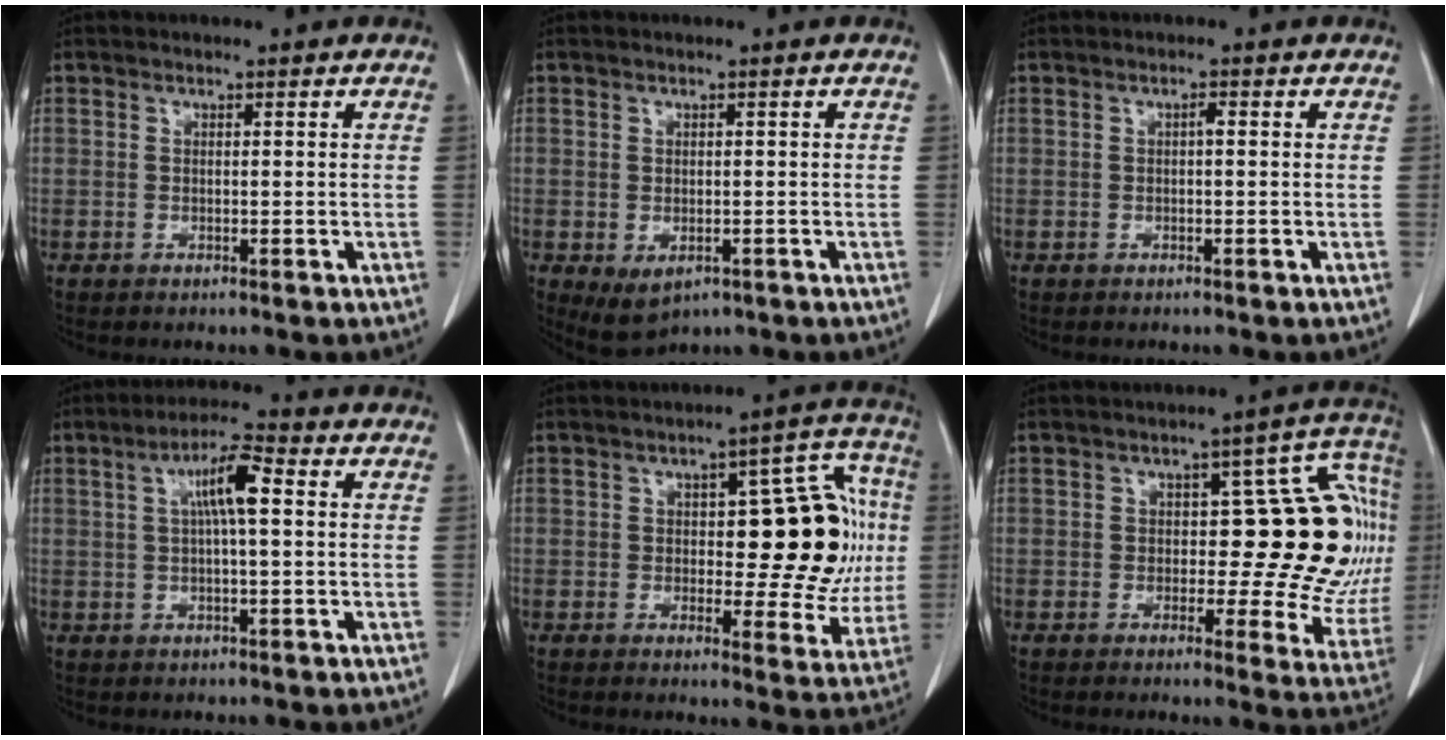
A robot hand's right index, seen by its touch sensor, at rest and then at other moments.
{"total": 4.1, "force": [-1.6, 2.7, 2.6], "torque": [-0.043, -0.004, -0.010]}
{"total": 0.9, "force": [0.1, 0.2, 0.9], "torque": [-0.012, 0.004, 0.001]}
{"total": 6.9, "force": [1.5, 0.9, 6.6], "torque": [-0.117, 0.017, 0.024]}
{"total": 15.6, "force": [1.4, 6.5, 14.2], "torque": [-0.152, 0.035, 0.023]}
{"total": 19.6, "force": [1.7, 8.0, 17.8], "torque": [-0.169, 0.036, 0.022]}